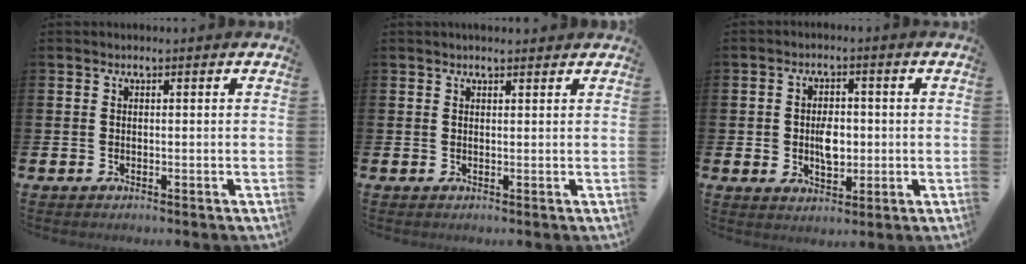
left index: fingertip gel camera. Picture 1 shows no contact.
{"total": 1.2, "force": [1.2, 0.2, 0.4], "torque": [0.006, -0.002, 0.018]}
{"total": 4.7, "force": [-0.3, 3.2, 3.4], "torque": [-0.046, 0.002, -0.012]}